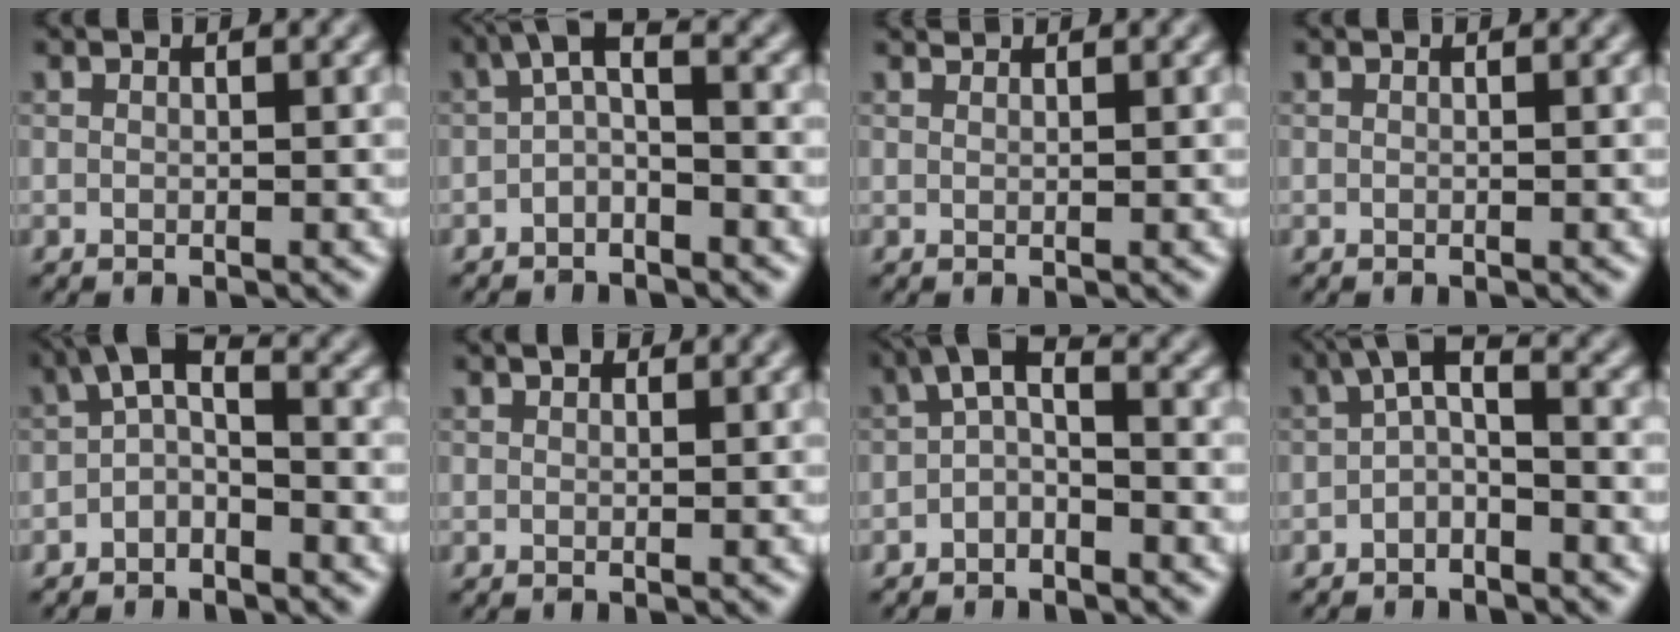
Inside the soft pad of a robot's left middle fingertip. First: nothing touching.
{"total": 2.6, "force": [-0.8, 1.0, 2.2], "torque": [-0.043, 0.010, -0.023]}
{"total": 0.7, "force": [0.7, 0.0, 0.1], "torque": [-0.004, -0.001, 0.011]}
{"total": 0.0}
{"total": 2.9, "force": [-0.9, 1.4, 2.4], "torque": [-0.043, 0.012, -0.027]}
{"total": 0.6, "force": [0.4, 0.3, 0.2], "torque": [-0.002, 0.000, 0.006]}
{"total": 2.6, "force": [-0.8, 1.2, 2.2], "torque": [-0.041, 0.012, -0.024]}
{"total": 2.8, "force": [-0.8, 1.1, 2.4], "torque": [-0.045, 0.012, -0.025]}